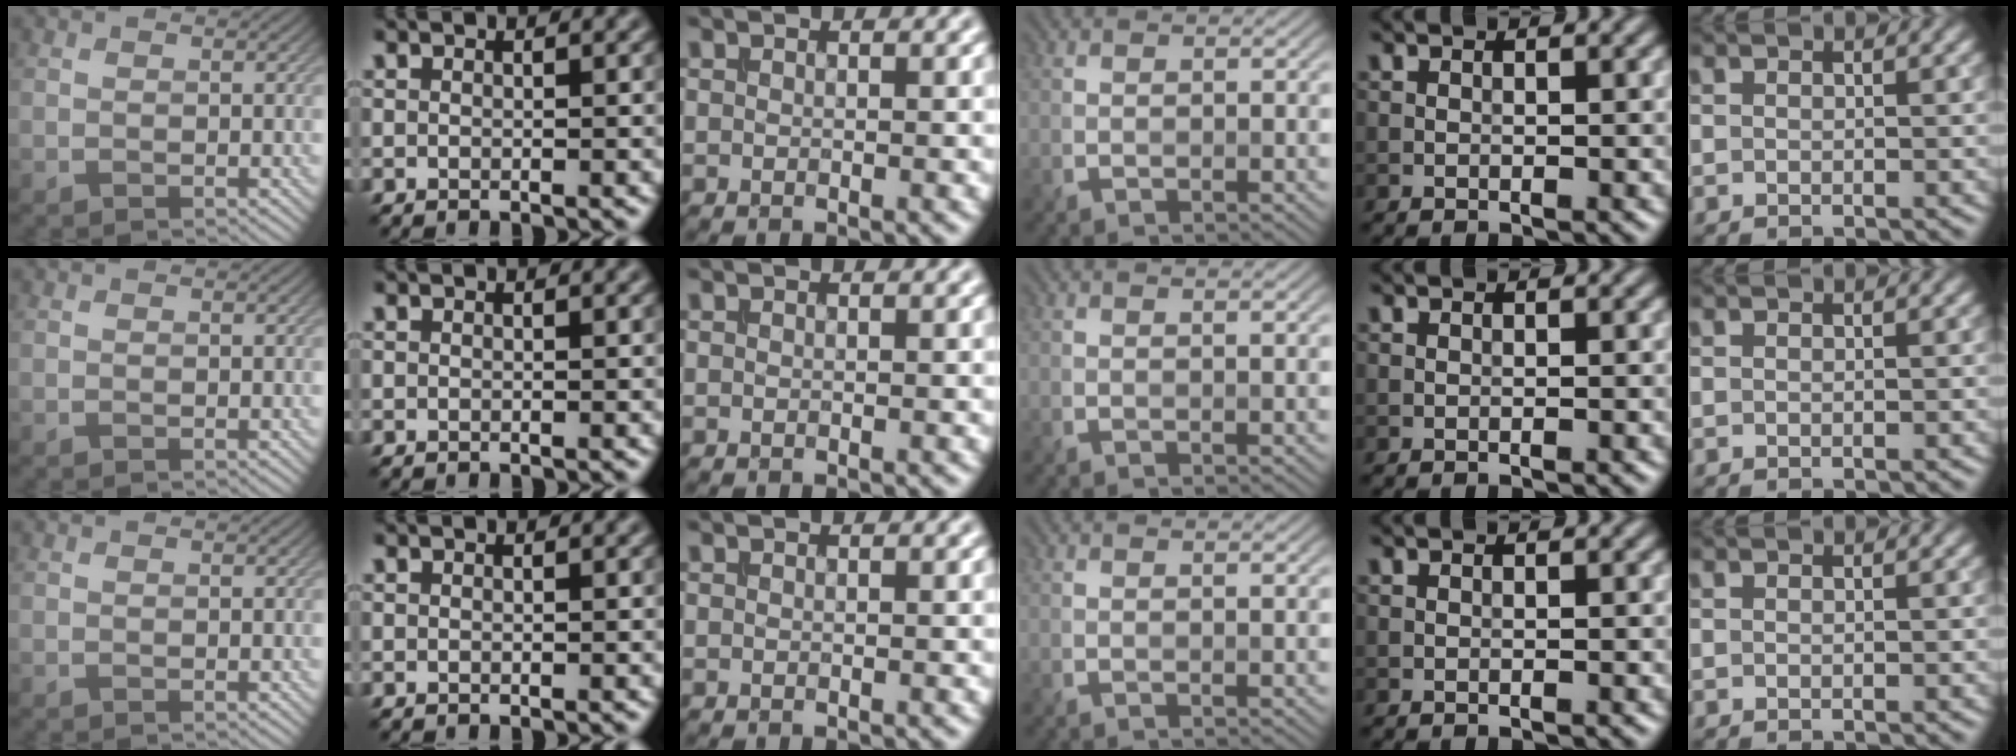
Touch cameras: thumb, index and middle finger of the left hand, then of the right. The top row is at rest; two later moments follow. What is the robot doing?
{"motion": "insert", "object": "bucket"}